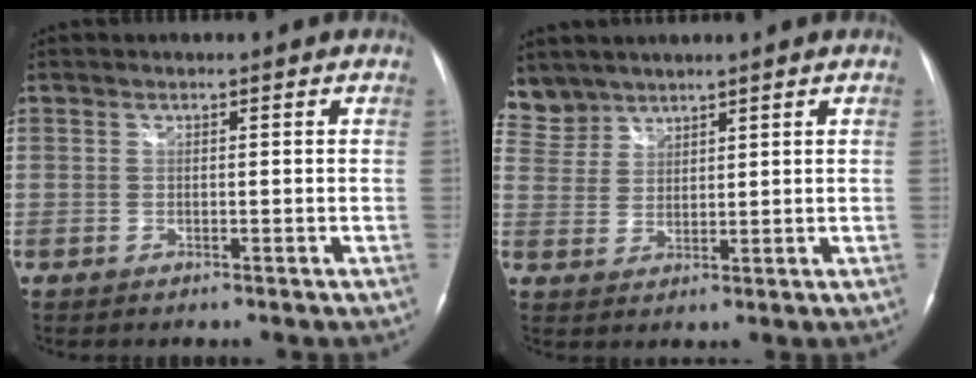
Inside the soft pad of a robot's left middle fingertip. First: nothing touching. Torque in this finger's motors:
{"motor_torque": [0.03, -0.02, 0.01, 0.00]}